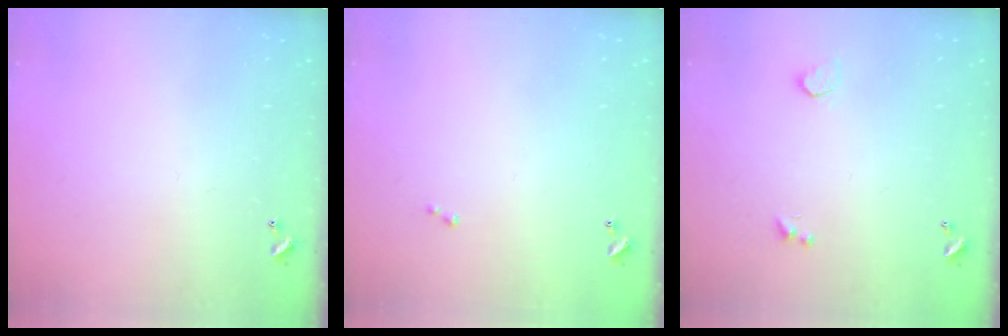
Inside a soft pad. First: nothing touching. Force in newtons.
{"total": 0.0}
{"total": 0.8, "press": 0.6, "slide": 0.4}